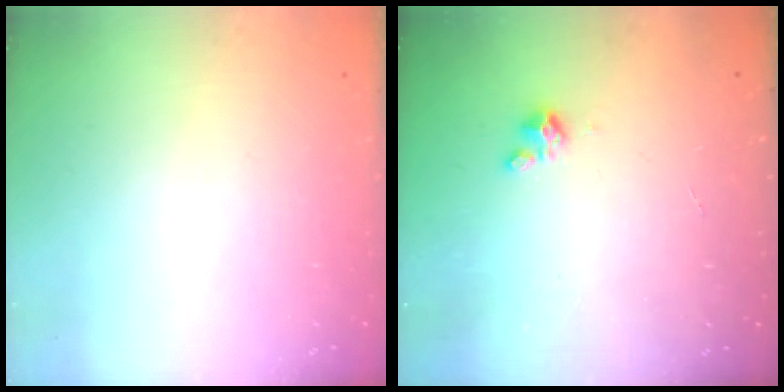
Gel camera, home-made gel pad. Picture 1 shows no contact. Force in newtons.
{"total": 1.9, "press": 1.9, "slide": 0.1}